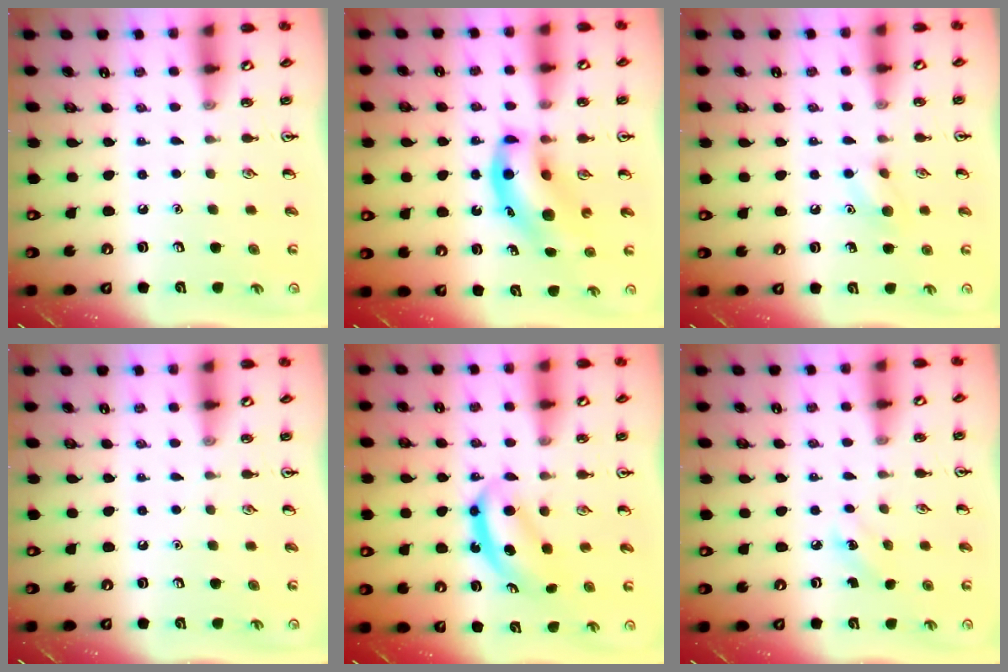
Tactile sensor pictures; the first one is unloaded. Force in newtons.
{"total": 10.2, "press": 9.8, "slide": 2.7}
{"total": 6.8, "press": 6.6, "slide": 1.4}
{"total": 0.0}
{"total": 5.9, "press": 5.8, "slide": 0.8}
{"total": 3.8, "press": 3.6, "slide": 1.2}